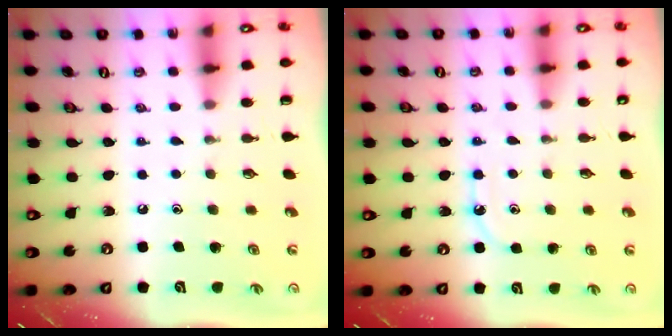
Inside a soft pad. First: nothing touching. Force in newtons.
{"total": 6.4, "press": 6.3, "slide": 0.8}